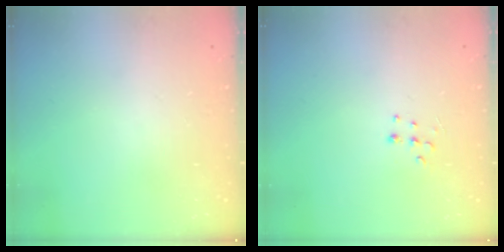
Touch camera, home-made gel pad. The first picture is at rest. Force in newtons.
{"total": 5.2, "press": 5.2, "slide": 0.7}